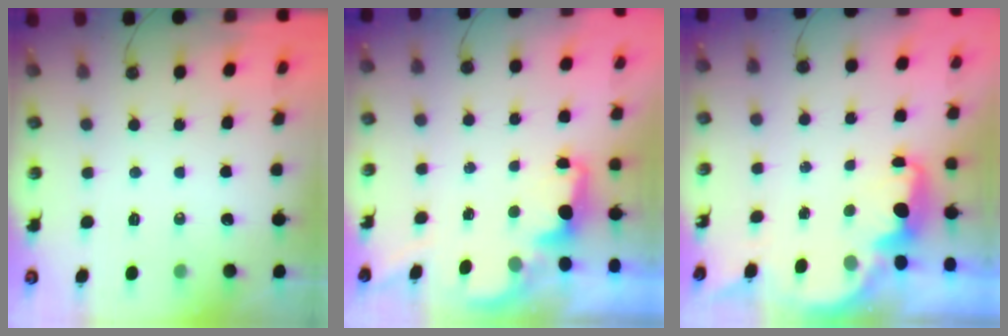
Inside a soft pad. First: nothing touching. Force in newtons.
{"total": 1.5, "press": 1.3, "slide": 0.7}
{"total": 2.1, "press": 2.1, "slide": 0.4}